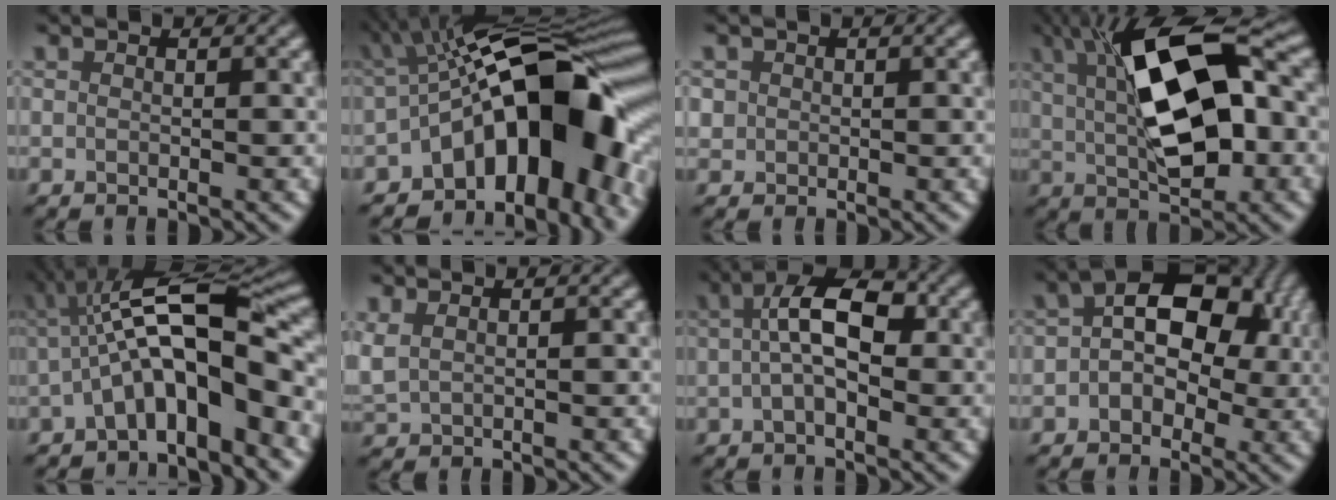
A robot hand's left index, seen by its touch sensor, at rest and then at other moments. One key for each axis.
{"total": 14.9, "fx": -4.0, "fy": 7.0, "fz": 12.5, "tx": -0.124, "ty": 0.017, "tz": -0.081}
{"total": 0.9, "fx": 0.0, "fy": 0.9, "fz": -0.2, "tx": 0.003, "ty": -0.005, "tz": 0.003}
{"total": 12.8, "fx": 2.4, "fy": 5.4, "fz": 11.4, "tx": -0.186, "ty": 0.016, "tz": 0.033}
{"total": 9.4, "fx": -1.9, "fy": 2.9, "fz": 8.7, "tx": -0.136, "ty": 0.018, "tz": -0.043}
{"total": 1.7, "fx": 0.9, "fy": 1.0, "fz": 1.1, "tx": -0.036, "ty": 0.003, "tz": 0.029}
{"total": 6.3, "fx": 0.6, "fy": 3.0, "fz": 5.4, "tx": -0.087, "ty": 0.015, "tz": -0.003}
{"total": 9.4, "fx": 1.4, "fy": 6.1, "fz": 7.0, "tx": -0.080, "ty": 0.020, "tz": 0.004}